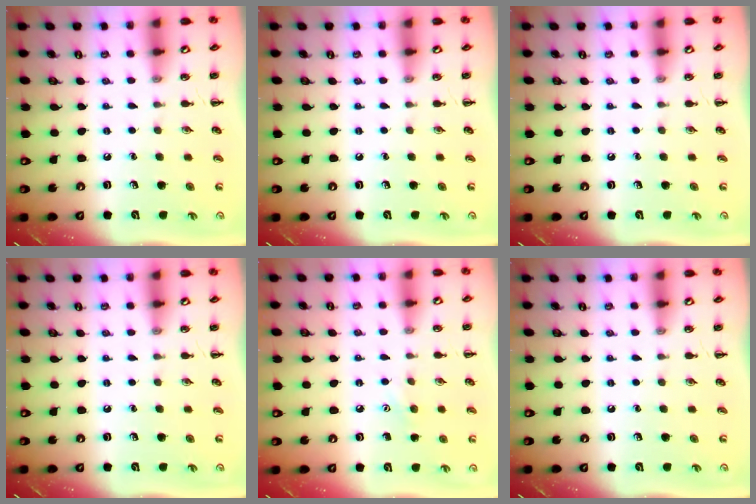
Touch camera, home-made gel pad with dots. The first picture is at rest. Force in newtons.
{"total": 0.0}
{"total": 0.0}
{"total": 0.0}
{"total": 5.3, "press": 5.1, "slide": 1.3}
{"total": 0.0}